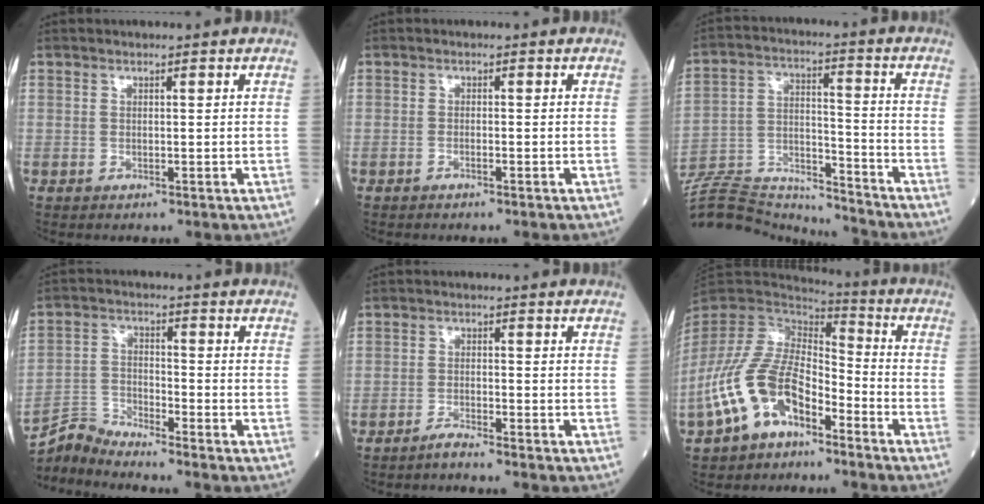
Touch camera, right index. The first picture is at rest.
{"total": 0.6, "force": [-0.5, 0.0, 0.2], "torque": [-0.009, -0.001, -0.009]}
{"total": 18.8, "force": [-18.2, 3.1, 3.7], "torque": [-0.091, 0.023, -0.295]}
{"total": 5.5, "force": [-5.3, -1.2, -0.7], "torque": [0.001, -0.010, -0.103]}
{"total": 2.1, "force": [-2.0, -0.5, 0.5], "torque": [-0.013, -0.003, -0.040]}
{"total": 13.0, "force": [-6.9, 6.6, 8.8], "torque": [-0.193, 0.017, -0.133]}